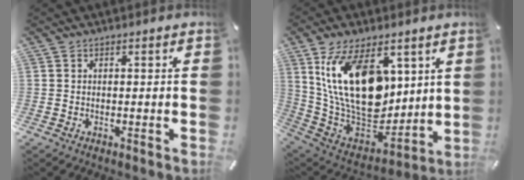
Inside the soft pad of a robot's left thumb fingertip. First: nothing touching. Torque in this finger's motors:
{"motor_torque": [2.51, 2.50, 1.60, -1.17, 0.54]}